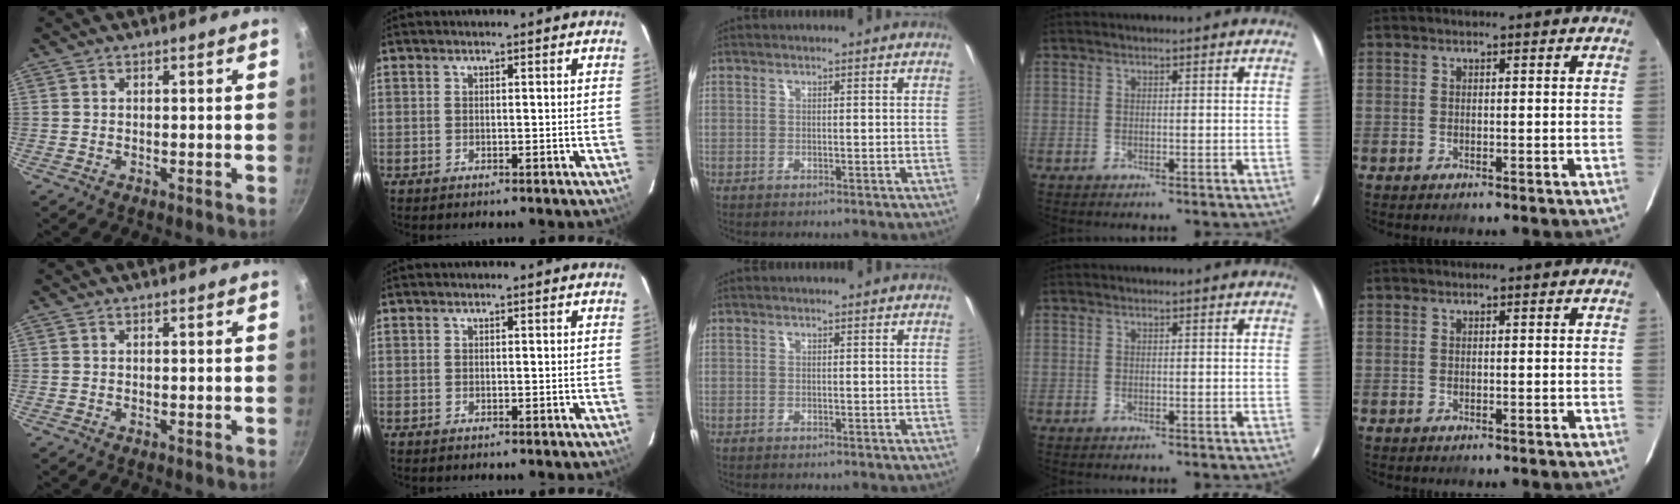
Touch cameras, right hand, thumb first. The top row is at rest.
{}